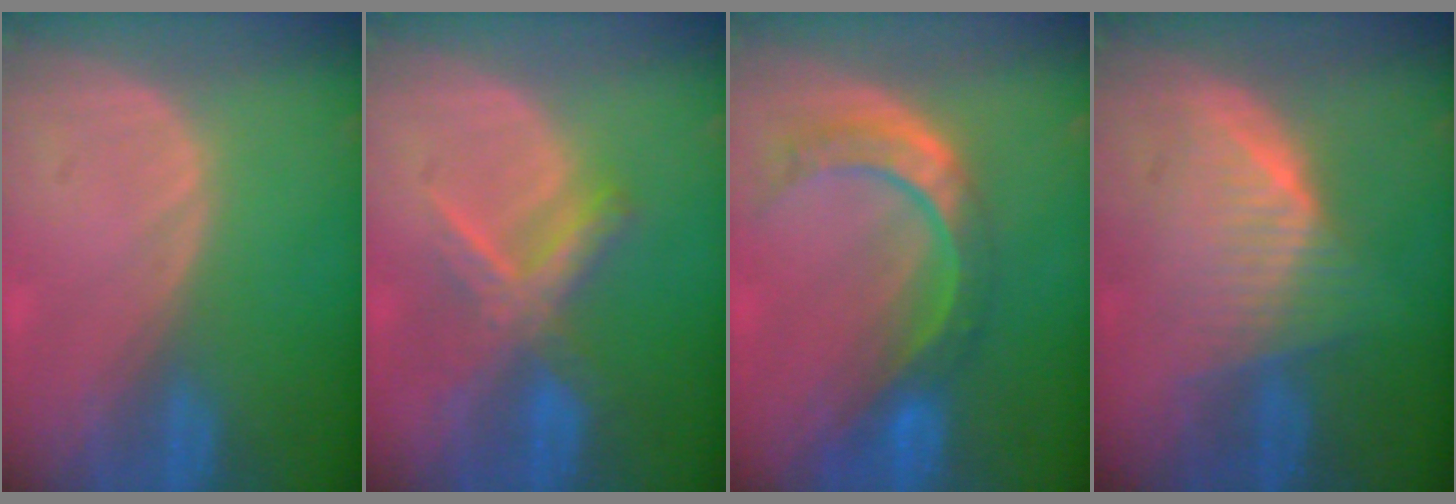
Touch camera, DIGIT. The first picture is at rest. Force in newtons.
{"total": 6.0, "press": 5.9, "slide": 1.1}
{"total": 8.6, "press": 7.2, "slide": 4.8}
{"total": 6.4, "press": 6.2, "slide": 1.7}